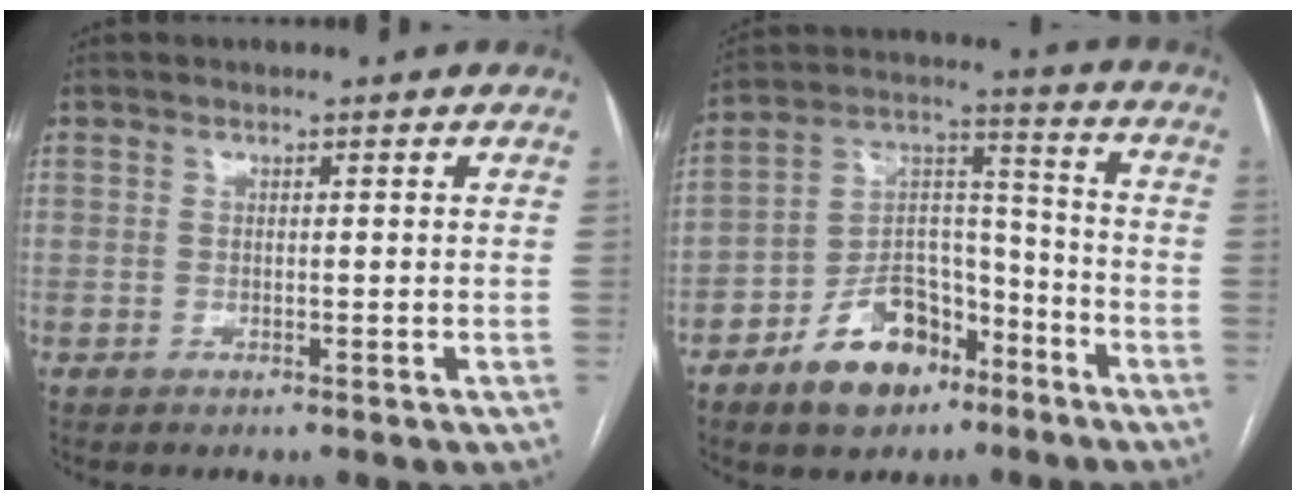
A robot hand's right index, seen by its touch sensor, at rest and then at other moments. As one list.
[{"total": 13.1, "force": [-7.9, 7.7, 7.2], "torque": [-0.127, 0.030, -0.129]}]